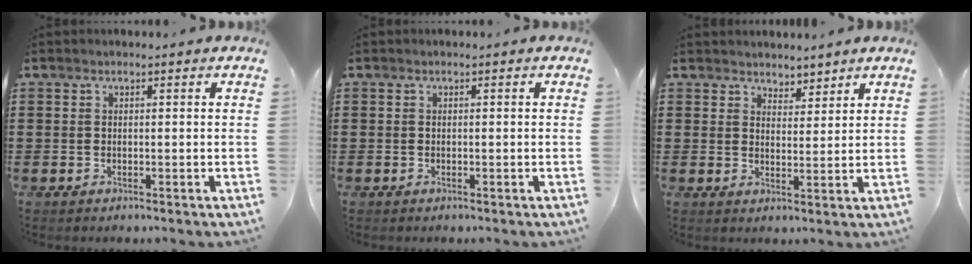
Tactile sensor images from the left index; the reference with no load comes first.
{"total": 0.0}
{"total": 3.2, "force": [3.0, 1.0, -0.5], "torque": [-0.003, -0.006, 0.057]}